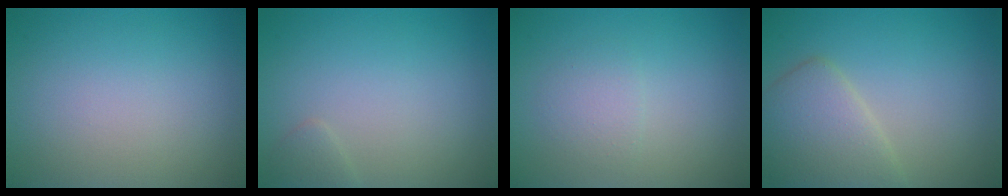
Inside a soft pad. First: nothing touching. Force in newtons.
{"total": 0.8, "press": 0.8, "slide": 0.0}
{"total": 1.6, "press": 1.6, "slide": 0.0}
{"total": 4.4, "press": 4.4, "slide": 0.2}